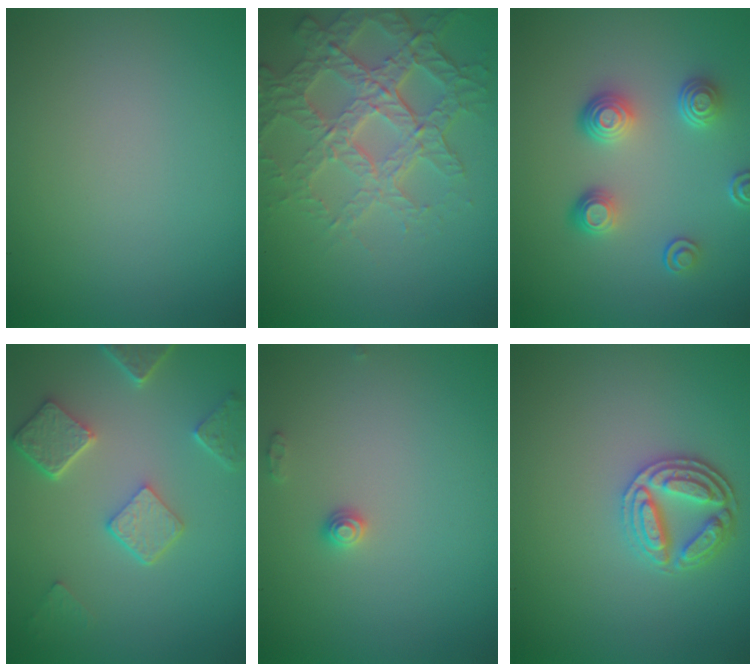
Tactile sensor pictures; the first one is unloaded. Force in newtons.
{"total": 7.0, "press": 5.1, "slide": 4.8}
{"total": 3.7, "press": 2.9, "slide": 2.3}
{"total": 4.6, "press": 3.6, "slide": 2.8}
{"total": 1.0, "press": 1.0, "slide": 0.1}
{"total": 3.3, "press": 3.1, "slide": 1.1}